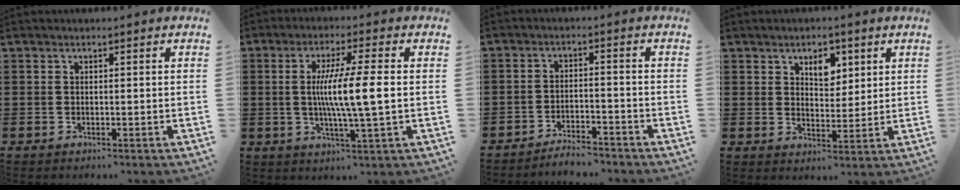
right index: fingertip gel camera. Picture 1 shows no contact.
{"total": 8.8, "force": [0.3, 0.2, 8.8], "torque": [-0.158, -0.003, 0.000]}
{"total": 3.6, "force": [-3.5, 0.2, 0.6], "torque": [-0.015, 0.005, -0.073]}
{"total": 4.9, "force": [2.7, 2.9, 2.8], "torque": [-0.041, 0.003, 0.043]}